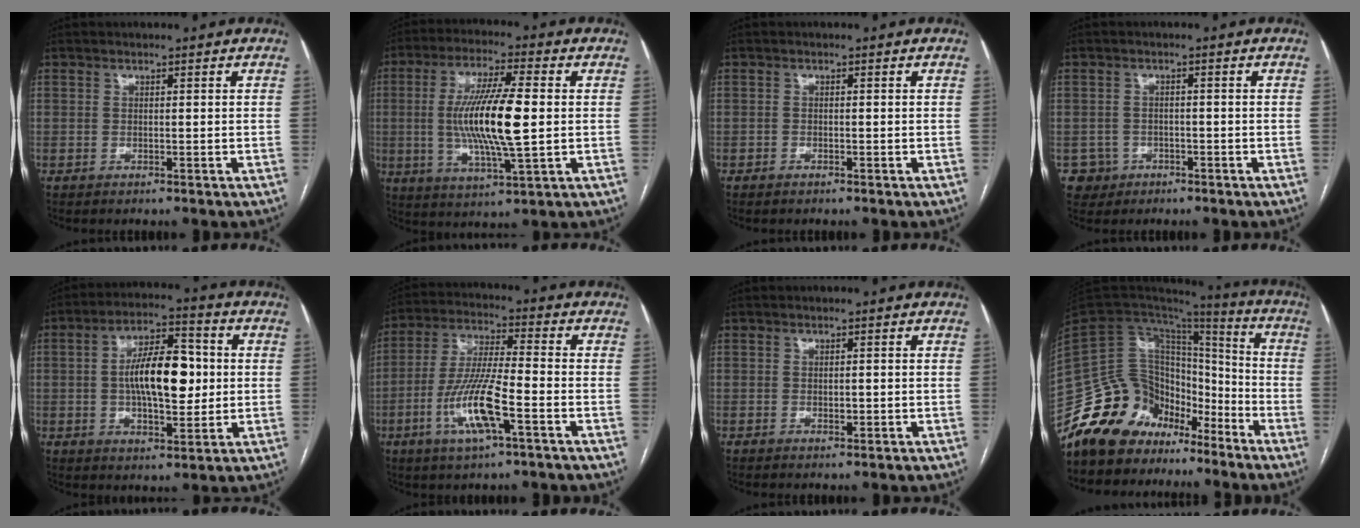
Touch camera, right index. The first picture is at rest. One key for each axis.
{"total": 13.9, "fx": 0.1, "fy": 1.7, "fz": 13.8, "tx": -0.265, "ty": -0.004, "tz": 0.000}
{"total": 0.5, "fx": -0.5, "fy": 0.2, "fz": 0.2, "tx": -0.006, "ty": 0.000, "tz": -0.008}
{"total": 3.5, "fx": -1.5, "fy": 3.2, "fz": -0.4, "tx": 0.013, "ty": 0.013, "tz": -0.025}
{"total": 12.5, "fx": 0.6, "fy": 5.0, "fz": 11.5, "tx": -0.196, "ty": 0.019, "tz": 0.011}
{"total": 11.8, "fx": -4.4, "fy": 1.5, "fz": 10.9, "tx": -0.221, "ty": -0.007, "tz": -0.082}
{"total": 1.0, "fx": -0.1, "fy": 0.6, "fz": 0.8, "tx": -0.011, "ty": -0.001, "tz": 0.000}
{"total": 16.6, "fx": -12.3, "fy": 10.4, "fz": 4.0, "tx": -0.071, "ty": 0.090, "tz": -0.213}